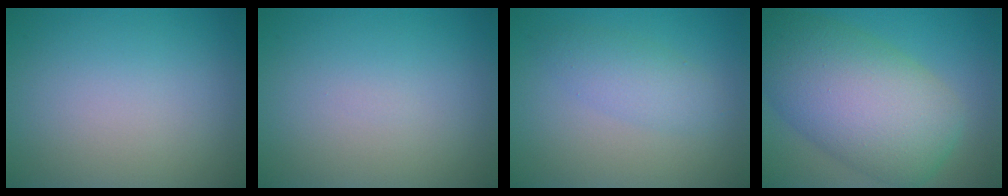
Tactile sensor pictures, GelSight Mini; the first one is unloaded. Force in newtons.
{"total": 0.0}
{"total": 2.5, "press": 2.5, "slide": 0.1}
{"total": 11.2, "press": 11.2, "slide": 0.3}